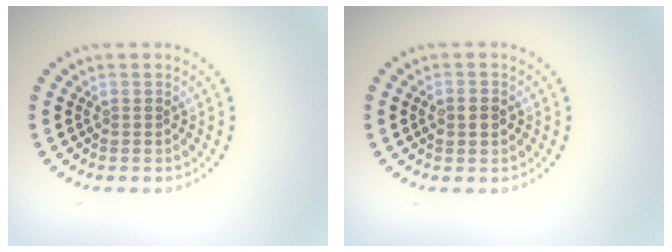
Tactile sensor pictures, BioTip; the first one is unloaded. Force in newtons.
{"total": 2.1, "press": 2.1, "slide": 0.2}